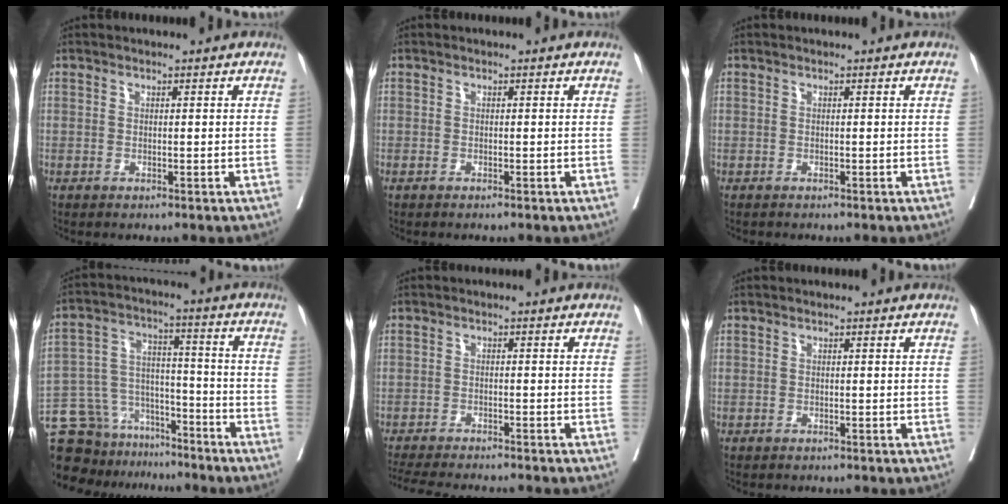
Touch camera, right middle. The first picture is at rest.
{"total": 0.8, "force": [-0.6, 0.1, 0.4], "torque": [-0.011, -0.003, -0.008]}
{"total": 0.6, "force": [-0.5, 0.1, 0.0], "torque": [-0.005, -0.001, -0.012]}
{"total": 17.6, "force": [-15.5, 7.2, 4.1], "torque": [-0.093, 0.043, -0.248]}
{"total": 12.9, "force": [-11.9, 1.2, 5.0], "torque": [-0.082, -0.022, -0.166]}
{"total": 2.2, "force": [-2.1, 0.6, 0.6], "torque": [-0.017, -0.005, -0.027]}